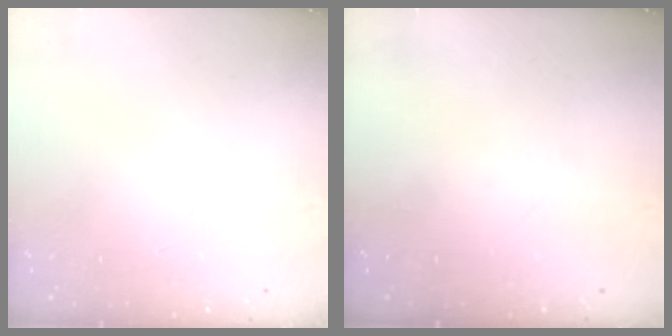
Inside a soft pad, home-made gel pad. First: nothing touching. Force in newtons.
{"total": 0.0}